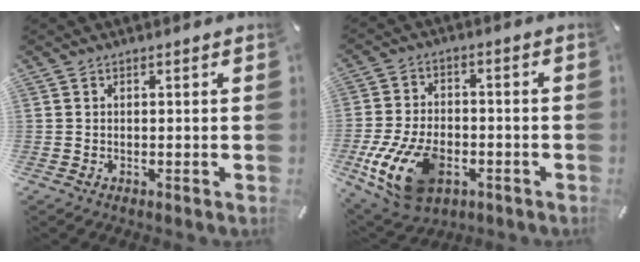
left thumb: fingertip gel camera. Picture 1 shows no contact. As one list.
[{"total": 16.4, "force": [-5.8, 10.3, 11.3], "torque": [-0.227, 0.023, -0.092]}]